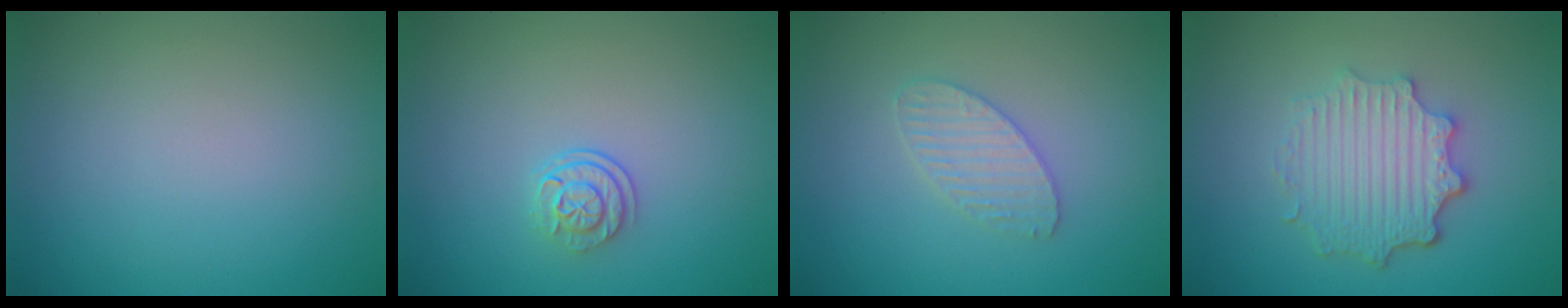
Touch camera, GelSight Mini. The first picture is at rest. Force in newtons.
{"total": 2.2, "press": 1.7, "slide": 1.4}
{"total": 2.3, "press": 2.3, "slide": 0.2}
{"total": 4.7, "press": 3.7, "slide": 2.9}